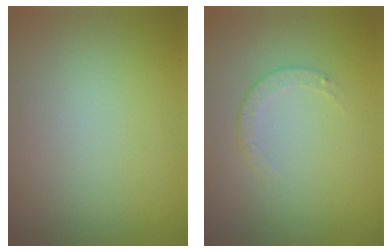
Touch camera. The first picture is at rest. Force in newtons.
{"total": 1.2, "press": 0.9, "slide": 0.9}